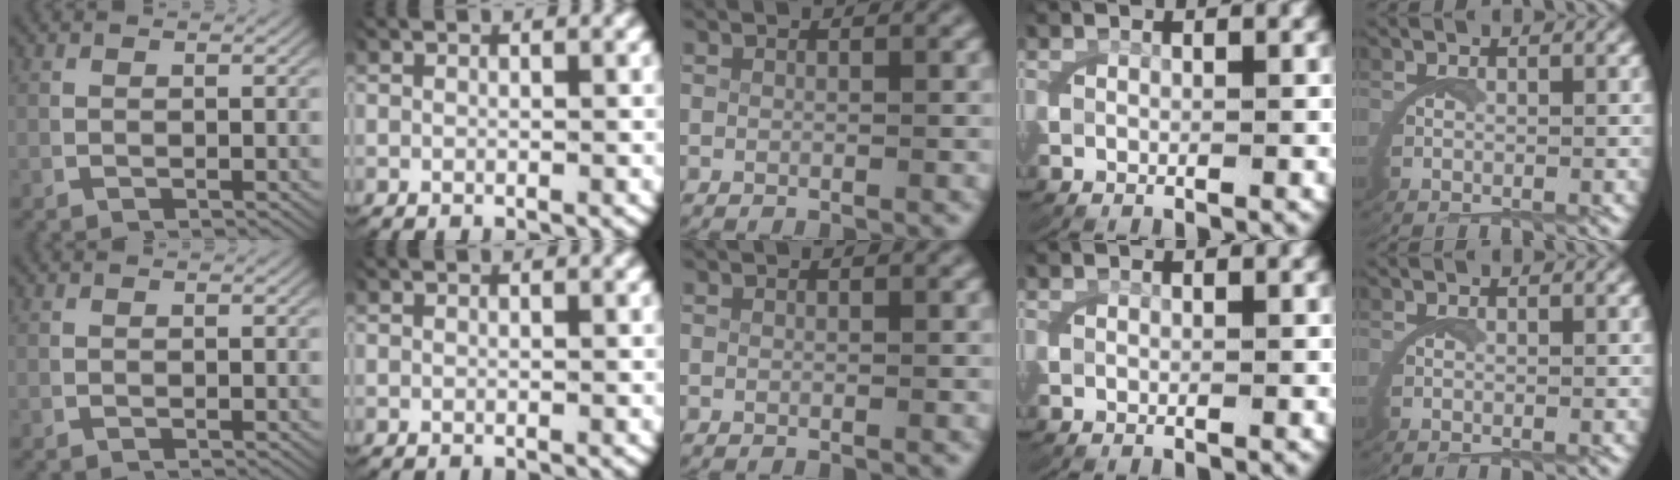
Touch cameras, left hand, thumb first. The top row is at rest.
{}